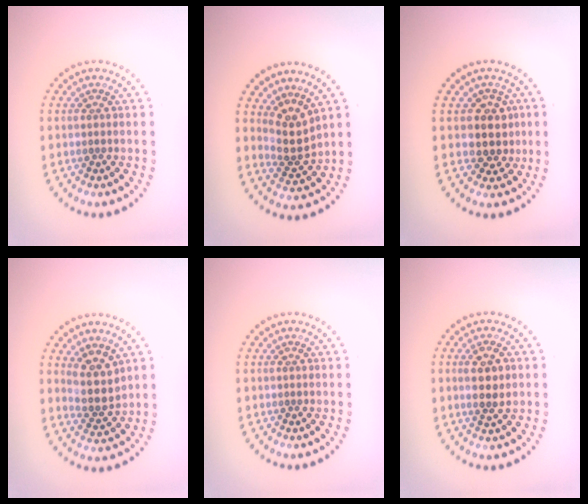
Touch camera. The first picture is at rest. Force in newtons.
{"total": 2.9, "press": 2.2, "slide": 1.9}
{"total": 3.0, "press": 2.7, "slide": 1.3}
{"total": 3.2, "press": 2.8, "slide": 1.6}
{"total": 0.0}
{"total": 2.8, "press": 2.7, "slide": 0.7}